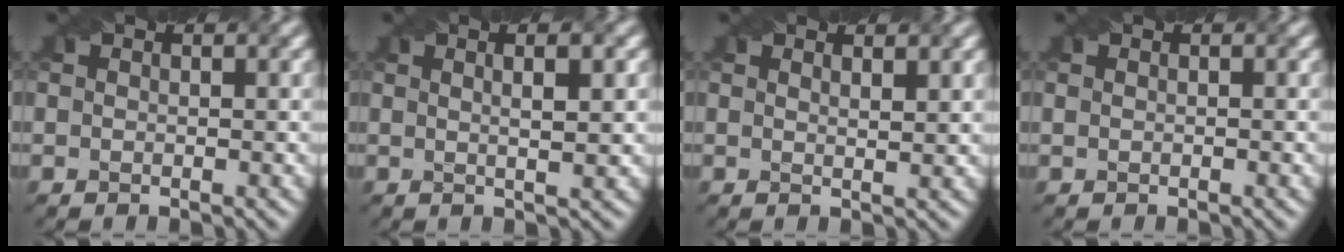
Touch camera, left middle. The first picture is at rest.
{"total": 4.2, "force": [1.5, 1.4, 3.7], "torque": [-0.029, 0.015, 0.001]}
{"total": 2.3, "force": [1.5, 0.7, 1.6], "torque": [-0.006, 0.003, 0.005]}
{"total": 0.5, "force": [0.4, 0.3, 0.2], "torque": [-0.007, -0.002, 0.004]}